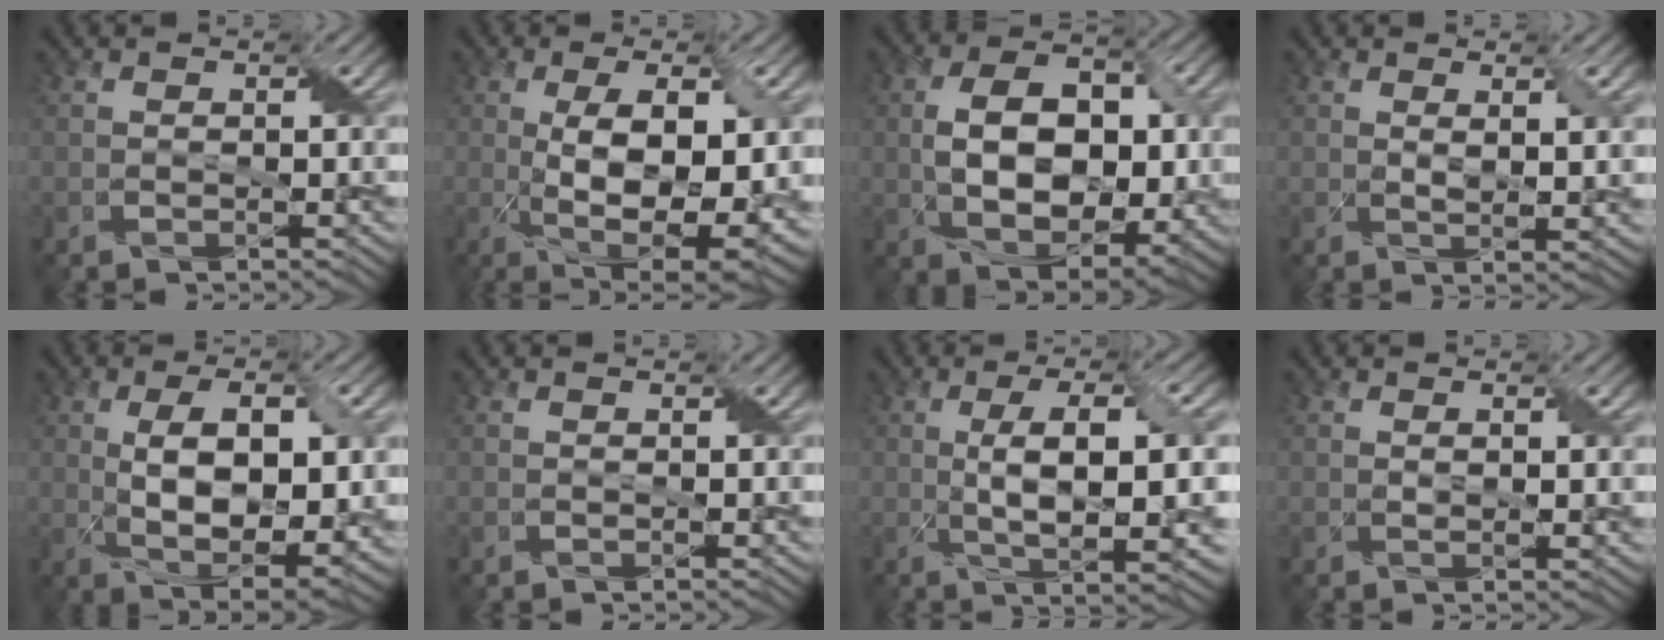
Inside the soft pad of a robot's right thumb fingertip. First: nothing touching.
{"total": 13.8, "force": [-1.5, 5.6, 12.6], "torque": [-0.196, -0.010, -0.012]}
{"total": 11.6, "force": [0.1, 7.1, 9.1], "torque": [-0.165, -0.002, 0.006]}
{"total": 3.0, "force": [1.2, 0.5, 2.7], "torque": [-0.052, -0.005, 0.024]}
{"total": 11.8, "force": [0.3, 5.3, 10.5], "torque": [-0.176, -0.006, 0.015]}
{"total": 0.0}
{"total": 9.7, "force": [0.0, 2.4, 9.4], "torque": [-0.154, 0.008, 0.002]}
{"total": 1.4, "force": [0.4, 0.3, 1.3], "torque": [-0.023, 0.001, 0.008]}